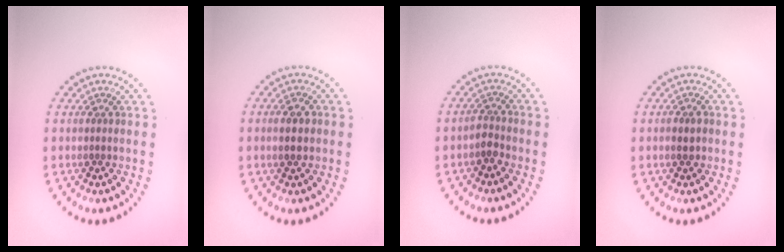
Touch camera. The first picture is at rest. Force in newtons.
{"total": 1.6, "press": 1.6, "slide": 0.2}
{"total": 1.4, "press": 1.1, "slide": 0.9}
{"total": 1.2, "press": 1.2, "slide": 0.3}